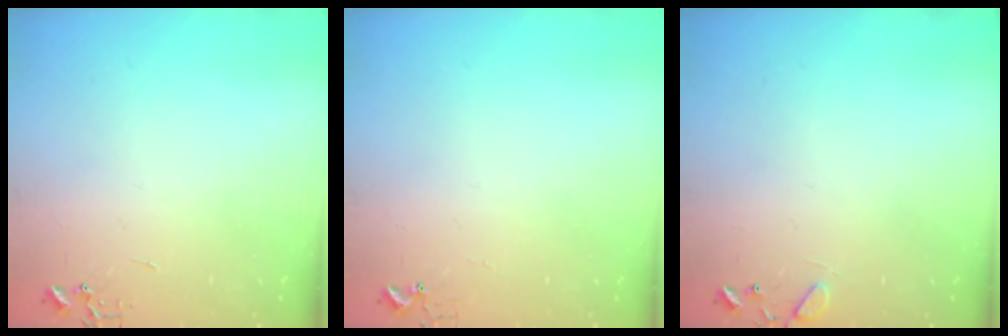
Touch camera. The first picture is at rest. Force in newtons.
{"total": 3.8, "press": 3.8, "slide": 0.3}
{"total": 9.0, "press": 9.0, "slide": 0.6}